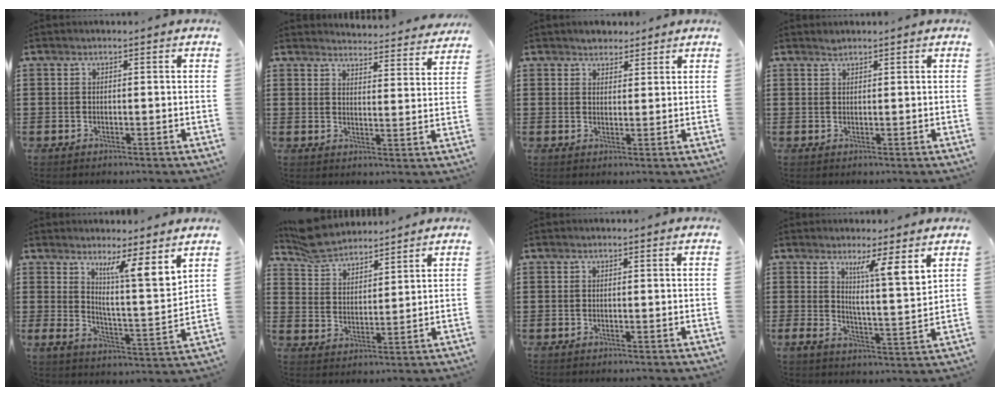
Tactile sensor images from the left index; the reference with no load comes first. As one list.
[{"total": 3.9, "force": [3.9, -0.1, 0.1], "torque": [-0.010, -0.031, 0.066]}, {"total": 2.4, "force": [2.1, 1.2, -0.3], "torque": [-0.002, 0.008, 0.042]}, {"total": 0.8, "force": [0.7, 0.1, 0.1], "torque": [-0.004, -0.001, 0.015]}, {"total": 6.3, "force": [4.8, 0.4, 4.2], "torque": [-0.072, -0.034, 0.075]}, {"total": 5.9, "force": [5.7, 1.5, 0.9], "torque": [-0.041, -0.014, 0.107]}, {"total": 0.0}, {"total": 6.5, "force": [4.5, 0.3, 4.7], "torque": [-0.082, -0.032, 0.070]}]